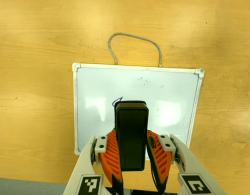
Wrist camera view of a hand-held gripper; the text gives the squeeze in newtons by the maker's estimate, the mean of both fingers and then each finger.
{"total": 7.1, "left": 5.7, "right": 8.5}